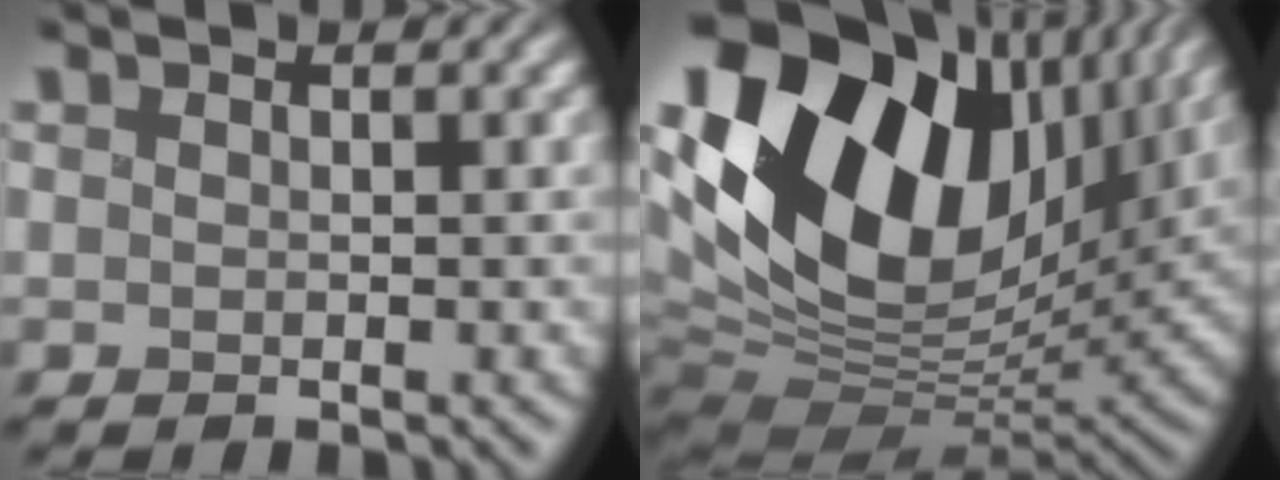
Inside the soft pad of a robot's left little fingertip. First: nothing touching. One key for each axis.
{"total": 20.2, "fx": 7.1, "fy": 12.6, "fz": 14.1, "tx": -0.305, "ty": 0.026, "tz": 0.119}